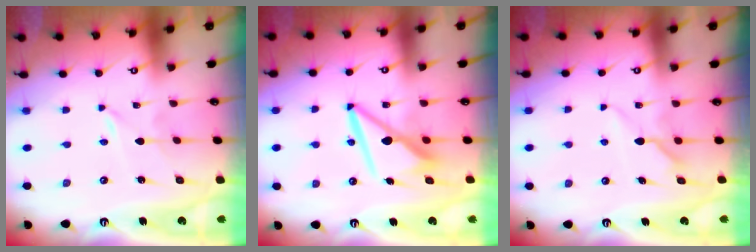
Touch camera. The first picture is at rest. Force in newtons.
{"total": 9.8, "press": 9.7, "slide": 1.5}
{"total": 7.1, "press": 7.1, "slide": 0.2}